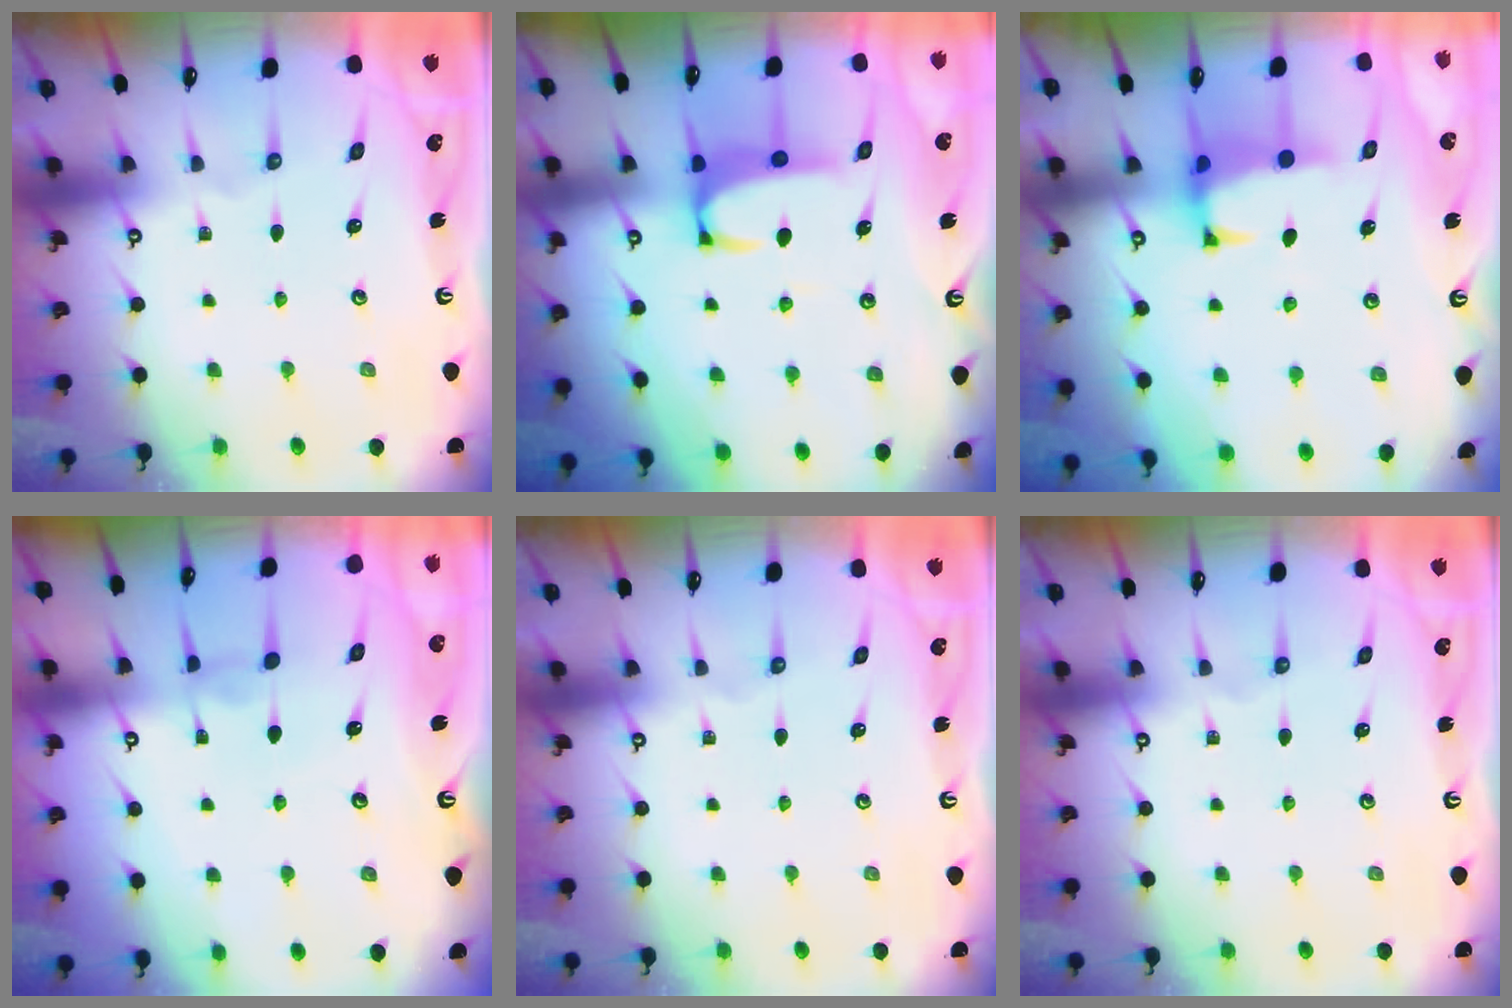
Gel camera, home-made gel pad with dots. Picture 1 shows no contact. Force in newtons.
{"total": 3.0, "press": 2.9, "slide": 0.8}
{"total": 1.6, "press": 1.5, "slide": 0.6}
{"total": 1.4, "press": 1.3, "slide": 0.4}
{"total": 0.0}
{"total": 0.0}